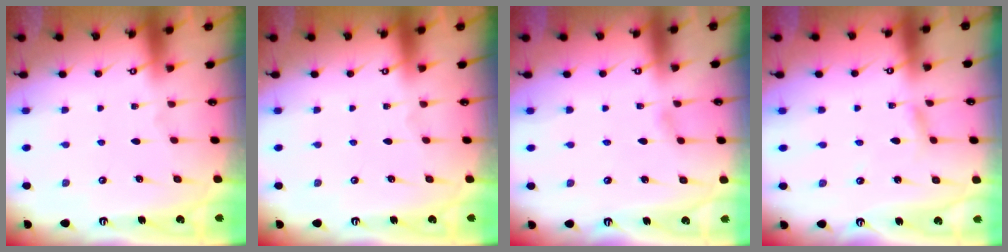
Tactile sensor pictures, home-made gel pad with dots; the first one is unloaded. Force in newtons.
{"total": 0.0}
{"total": 3.2, "press": 3.2, "slide": 0.4}
{"total": 2.5, "press": 2.5, "slide": 0.2}